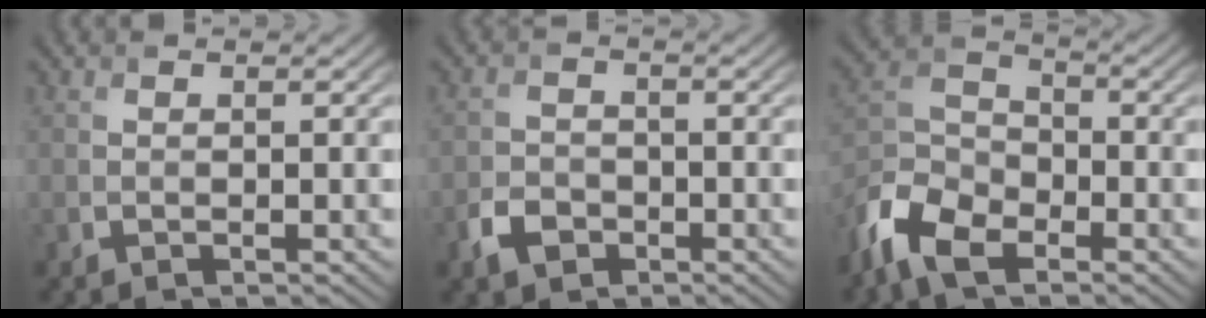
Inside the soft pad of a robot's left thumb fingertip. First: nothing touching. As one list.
[{"total": 3.3, "force": [-1.9, 2.3, 1.4], "torque": [-0.032, -0.003, -0.043]}, {"total": 8.8, "force": [-6.0, 4.4, 4.8], "torque": [-0.116, -0.011, -0.138]}]